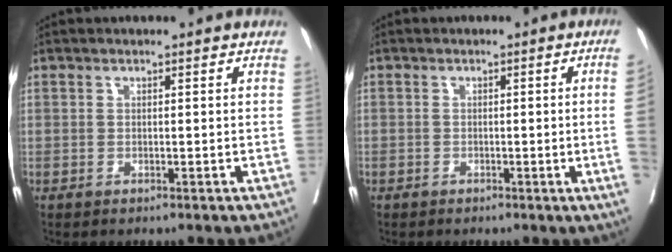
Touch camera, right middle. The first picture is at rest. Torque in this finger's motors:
{"motor_torque": [0.32, -0.24, -0.65, -0.21]}